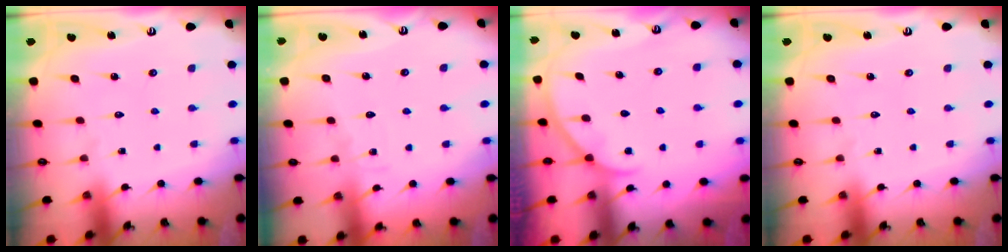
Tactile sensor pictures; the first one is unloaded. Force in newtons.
{"total": 4.6, "press": 4.6, "slide": 0.3}
{"total": 2.8, "press": 2.8, "slide": 0.4}
{"total": 0.0}